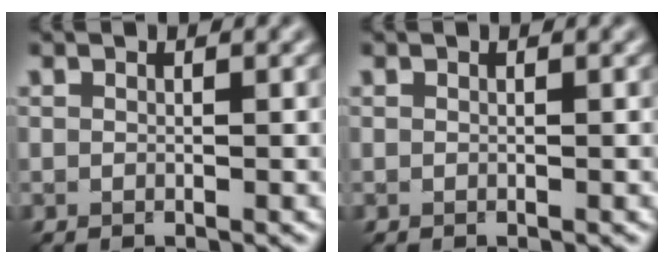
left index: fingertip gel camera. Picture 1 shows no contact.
{"total": 0.0}